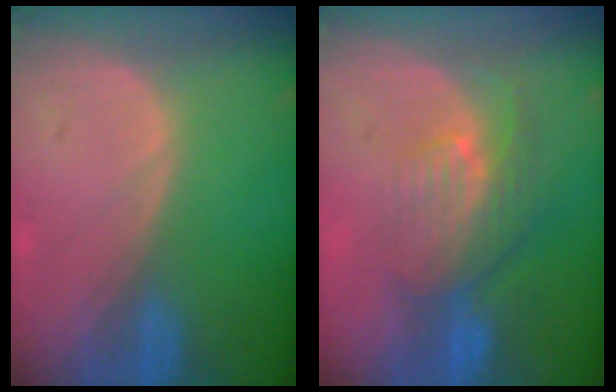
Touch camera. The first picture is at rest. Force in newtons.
{"total": 7.9, "press": 7.1, "slide": 3.6}